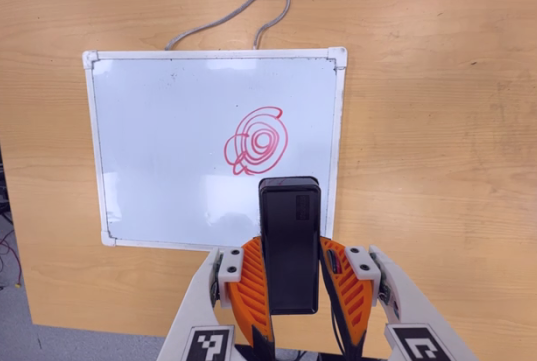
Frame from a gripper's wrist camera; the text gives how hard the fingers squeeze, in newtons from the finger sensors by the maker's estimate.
{"total": 3.8, "left": 2.8, "right": 4.9}